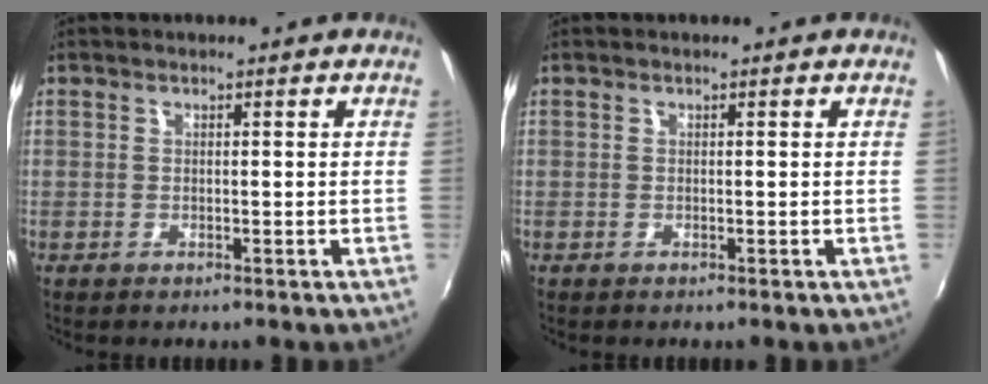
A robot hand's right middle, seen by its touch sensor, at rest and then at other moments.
{"total": 0.0}